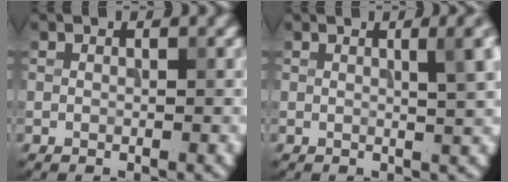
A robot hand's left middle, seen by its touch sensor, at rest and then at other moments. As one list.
[{"total": 4.5, "force": [1.3, 1.4, 4.0], "torque": [-0.036, 0.012, 0.015]}]